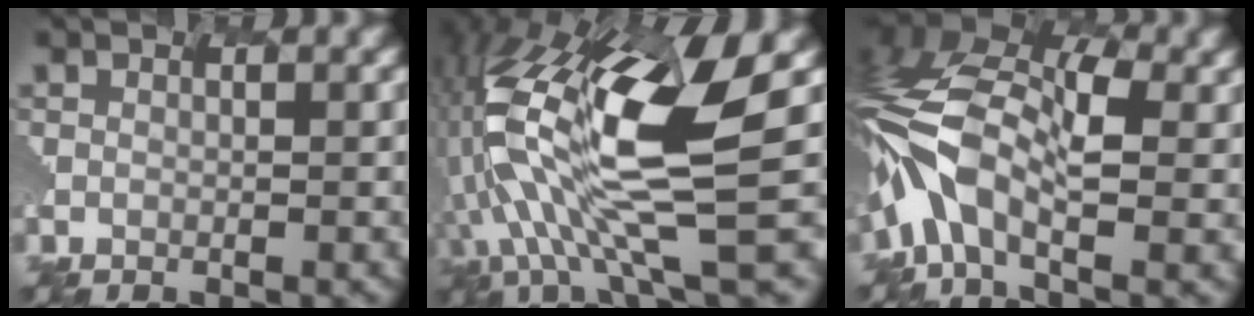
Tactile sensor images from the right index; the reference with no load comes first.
{"total": 10.7, "force": [0.4, 2.9, 10.3], "torque": [-0.237, 0.000, 0.002]}
{"total": 9.3, "force": [-1.6, 5.1, 7.6], "torque": [-0.199, 0.030, -0.058]}